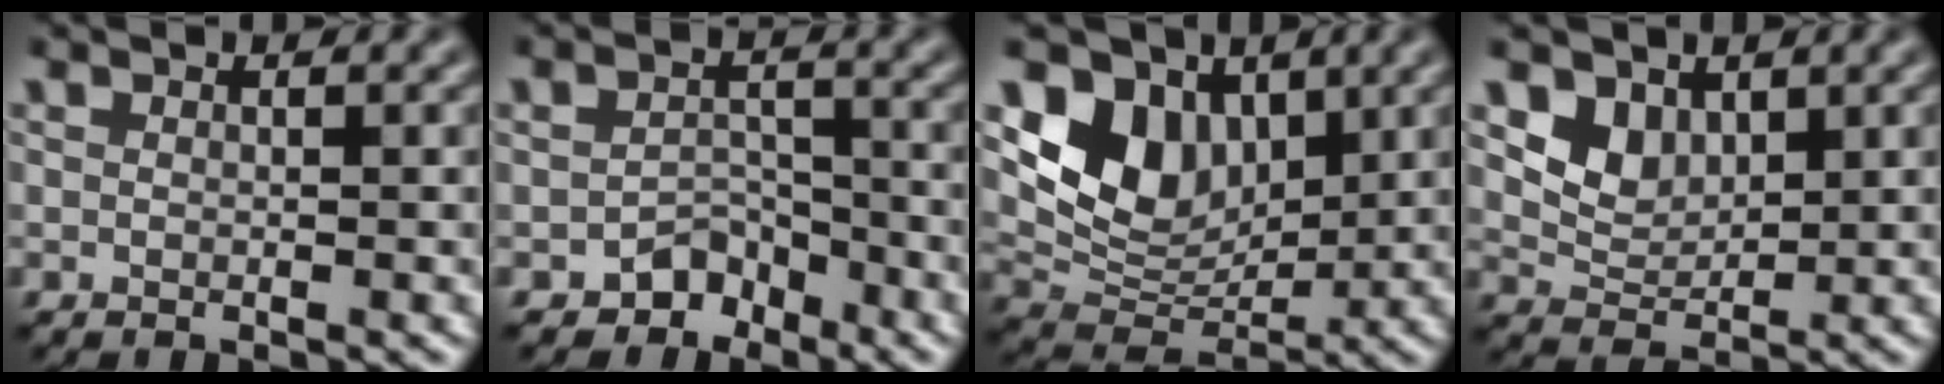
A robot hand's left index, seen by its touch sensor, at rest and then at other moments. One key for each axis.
{"total": 2.6, "fx": -2.4, "fy": 1.1, "fz": 0.0, "tx": 0.017, "ty": 0.010, "tz": -0.035}
{"total": 5.7, "fx": 2.1, "fy": 4.2, "fz": 3.2, "tx": -0.054, "ty": -0.012, "tz": 0.044}
{"total": 2.3, "fx": 1.0, "fy": 1.8, "fz": 1.0, "tx": -0.027, "ty": -0.015, "tz": 0.030}